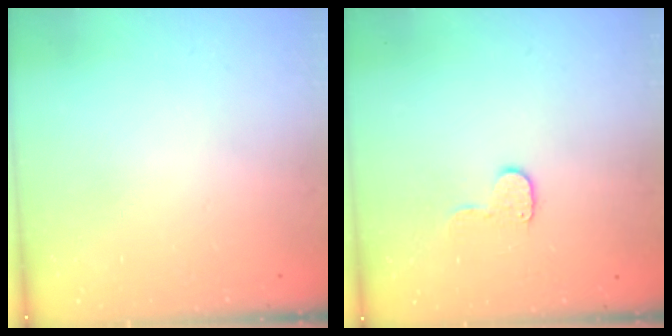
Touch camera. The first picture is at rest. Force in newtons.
{"total": 5.5, "press": 5.5, "slide": 0.5}